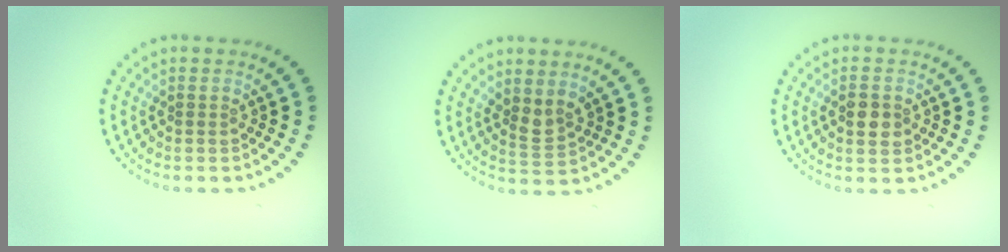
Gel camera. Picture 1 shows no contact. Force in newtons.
{"total": 1.8, "press": 1.4, "slide": 1.2}
{"total": 2.4, "press": 2.4, "slide": 0.0}